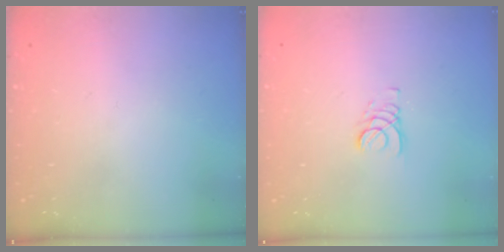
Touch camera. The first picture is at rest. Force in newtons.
{"total": 2.7, "press": 2.7, "slide": 0.3}